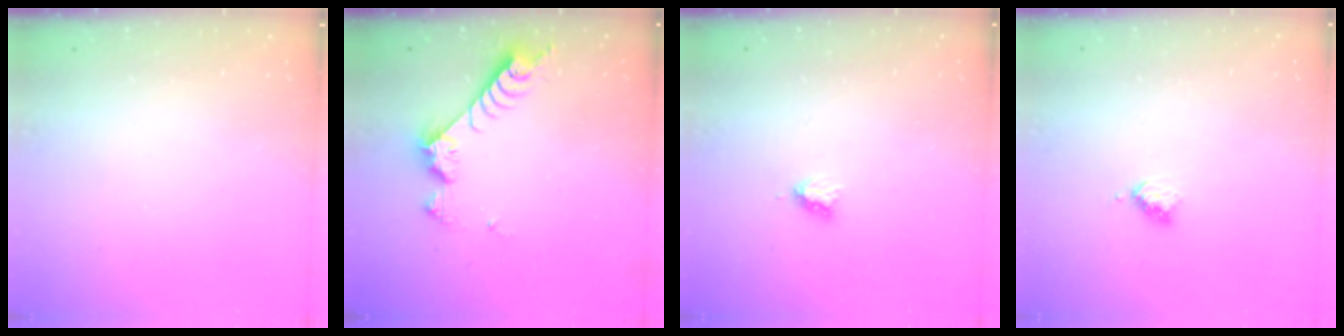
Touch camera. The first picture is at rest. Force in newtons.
{"total": 7.9, "press": 7.8, "slide": 1.3}
{"total": 2.9, "press": 2.9, "slide": 0.5}
{"total": 3.0, "press": 2.9, "slide": 0.4}